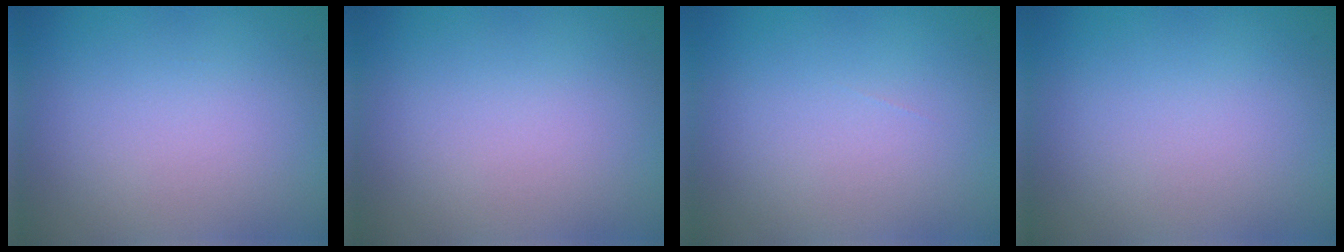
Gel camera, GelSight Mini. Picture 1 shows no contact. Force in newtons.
{"total": 0.0}
{"total": 0.0}
{"total": 0.0}